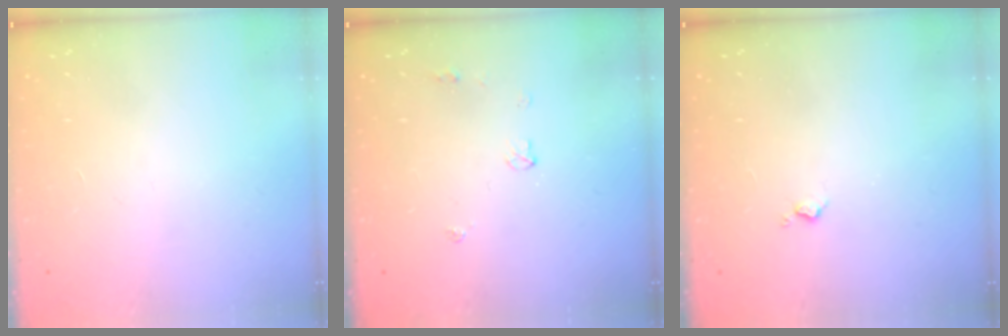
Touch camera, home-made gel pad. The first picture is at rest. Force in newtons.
{"total": 3.7, "press": 3.6, "slide": 0.6}
{"total": 2.6, "press": 2.6, "slide": 0.4}